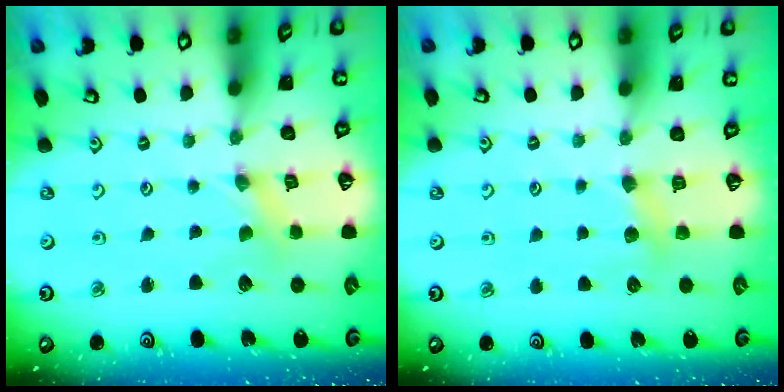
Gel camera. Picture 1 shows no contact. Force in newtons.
{"total": 5.0, "press": 4.9, "slide": 0.6}